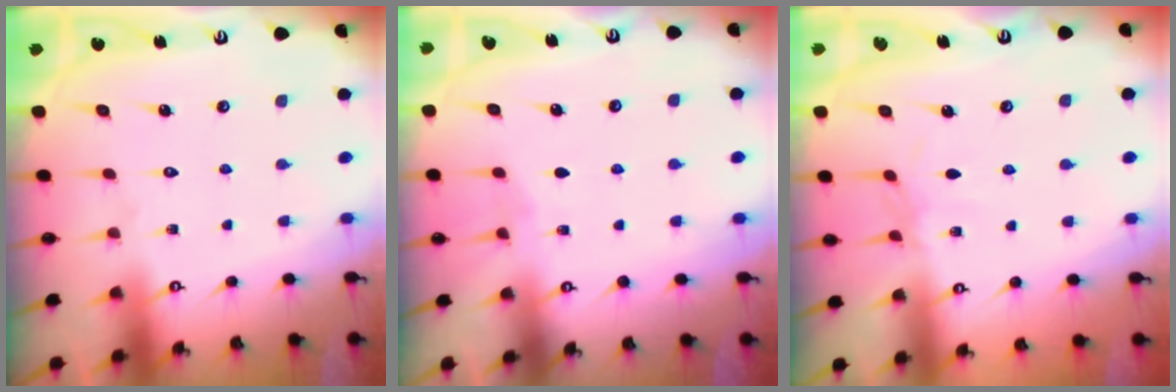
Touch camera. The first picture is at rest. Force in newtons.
{"total": 2.1, "press": 2.1, "slide": 0.3}
{"total": 2.3, "press": 2.2, "slide": 0.4}